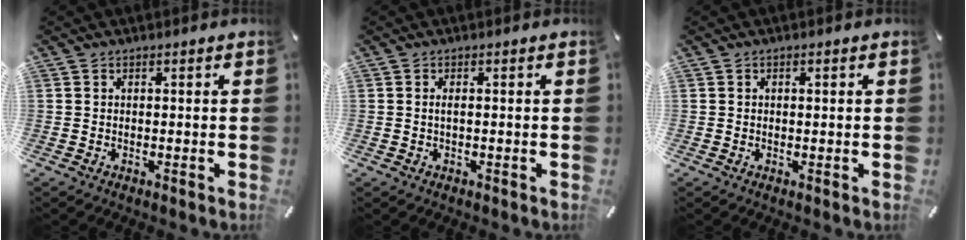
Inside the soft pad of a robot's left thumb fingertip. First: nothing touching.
{"total": 1.4, "force": [-0.1, 0.5, 1.3], "torque": [-0.025, 0.001, -0.002]}
{"total": 0.8, "force": [0.1, 0.3, 0.7], "torque": [-0.014, 0.002, 0.000]}